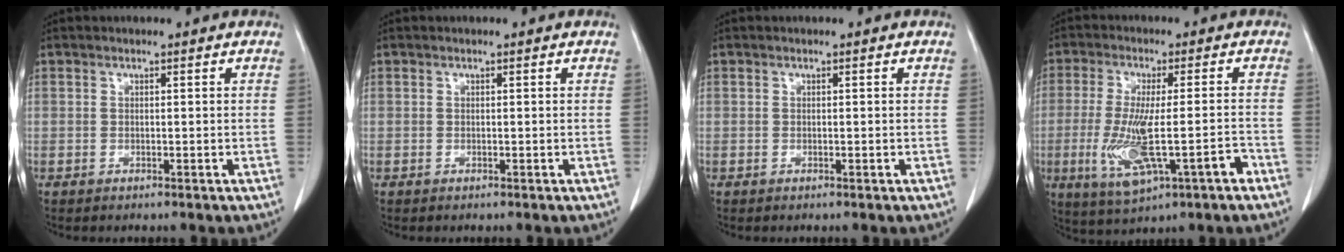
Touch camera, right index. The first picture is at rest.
{"total": 0.0}
{"total": 0.0}
{"total": 11.1, "force": [-3.9, 2.0, 10.2], "torque": [-0.194, -0.010, -0.057]}